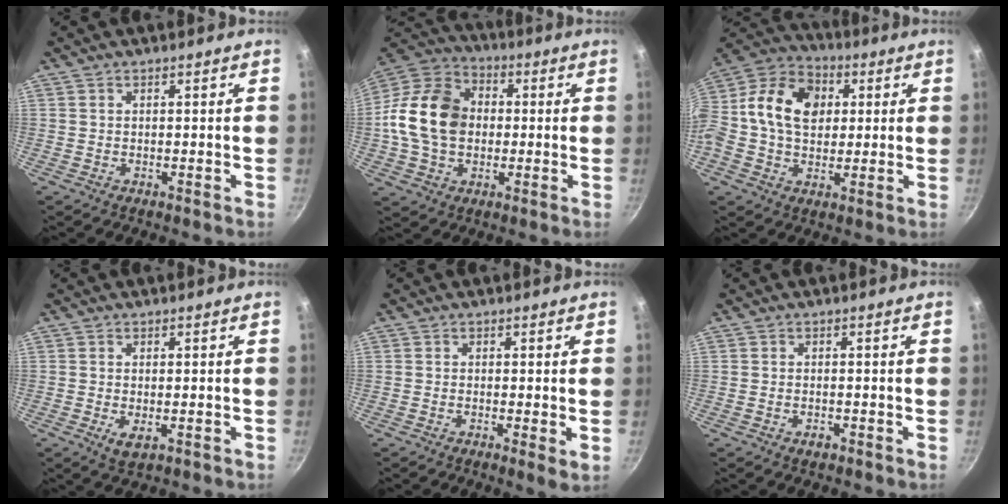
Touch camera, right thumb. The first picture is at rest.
{"total": 17.1, "force": [-0.1, 13.0, 11.1], "torque": [-0.179, 0.028, -0.016]}
{"total": 17.1, "force": [2.6, 12.7, 11.1], "torque": [-0.171, 0.024, 0.022]}
{"total": 2.9, "force": [-0.7, 1.4, 2.5], "torque": [-0.047, -0.011, -0.008]}
{"total": 2.5, "force": [-0.3, 0.4, 2.4], "torque": [-0.040, -0.010, -0.007]}
{"total": 1.4, "force": [-0.8, 0.7, 0.9], "torque": [-0.020, 0.003, -0.015]}